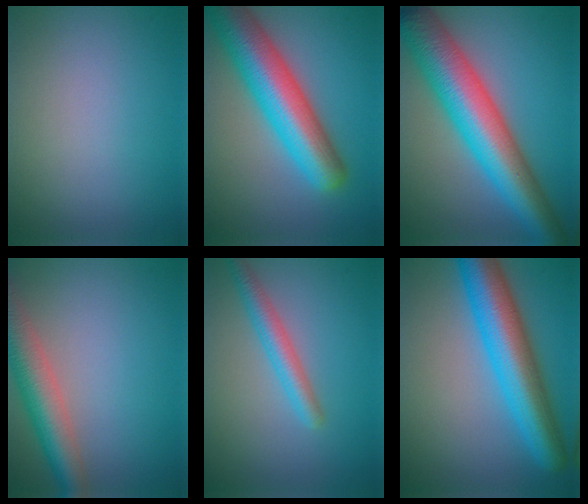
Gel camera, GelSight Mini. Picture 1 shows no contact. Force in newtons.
{"total": 10.3, "press": 10.3, "slide": 0.4}
{"total": 11.8, "press": 11.7, "slide": 0.2}
{"total": 5.9, "press": 5.8, "slide": 0.2}
{"total": 3.0, "press": 3.0, "slide": 0.0}
{"total": 9.5, "press": 9.5, "slide": 0.2}